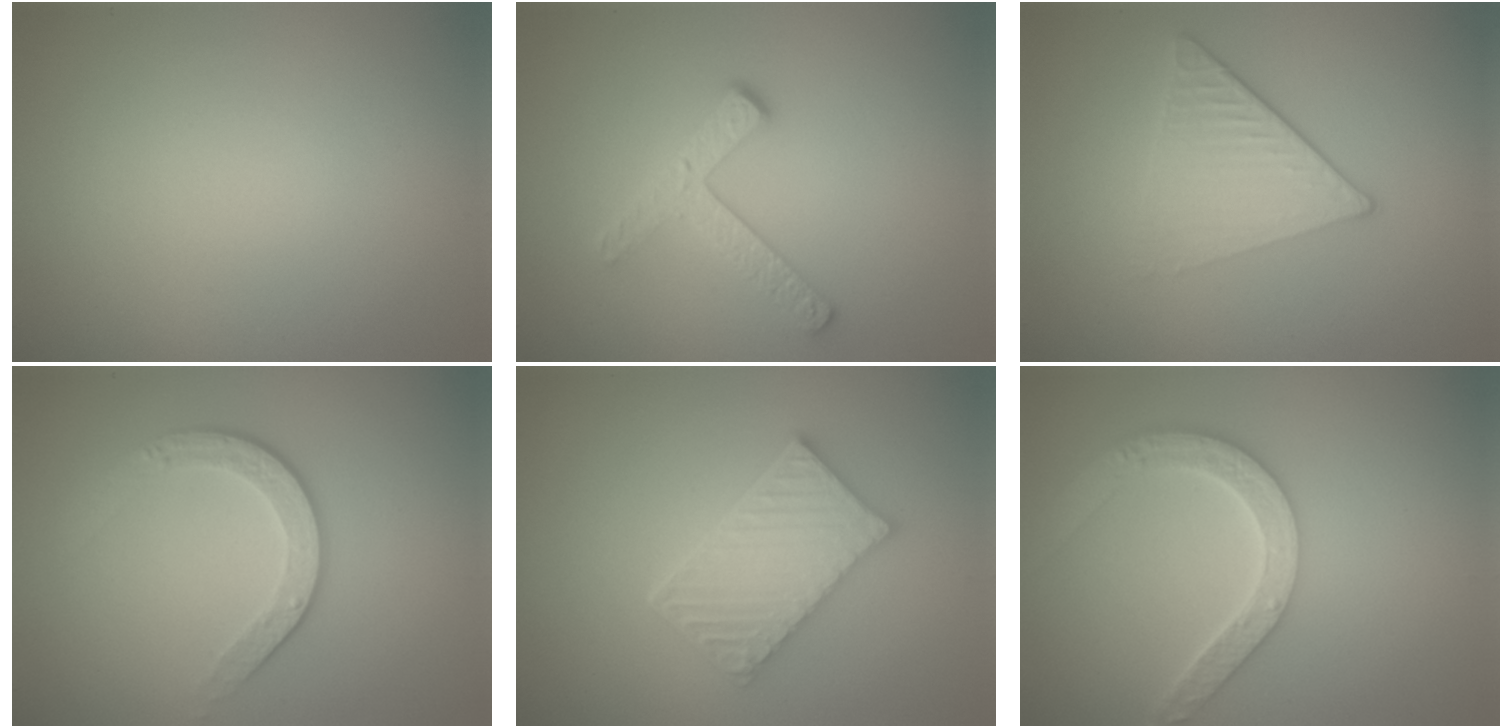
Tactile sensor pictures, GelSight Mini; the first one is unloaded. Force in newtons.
{"total": 2.8, "press": 2.4, "slide": 1.4}
{"total": 3.3, "press": 2.8, "slide": 1.8}
{"total": 3.3, "press": 2.5, "slide": 2.1}
{"total": 5.0, "press": 4.2, "slide": 2.8}
{"total": 4.7, "press": 4.0, "slide": 2.6}